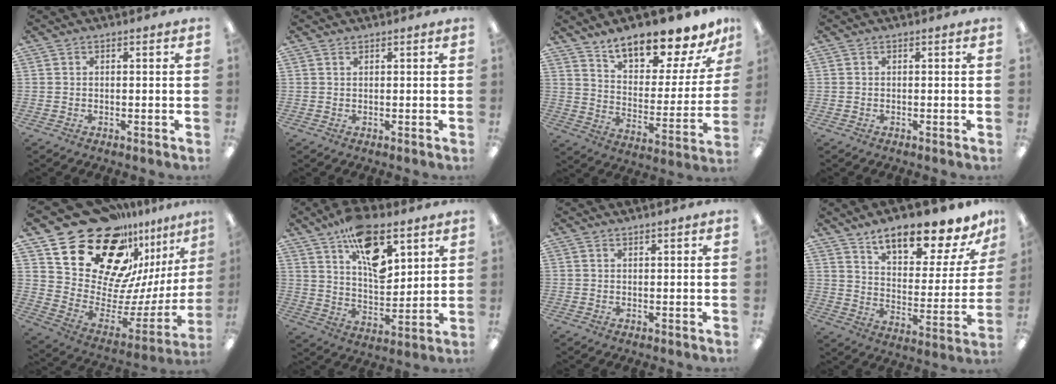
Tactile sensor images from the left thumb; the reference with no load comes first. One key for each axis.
{"total": 0.5, "fx": 0.5, "fy": 0.1, "fz": 0.2, "tx": -0.005, "ty": 0.001, "tz": 0.009}
{"total": 16.6, "fx": 14.4, "fy": 4.5, "fz": 6.8, "tx": -0.113, "ty": -0.103, "tz": 0.250}
{"total": 0.0}
{"total": 26.9, "fx": 18.3, "fy": 15.7, "fz": 12.0, "tx": -0.192, "ty": -0.144, "tz": 0.354}
{"total": 15.8, "fx": 9.0, "fy": 7.7, "fz": 10.5, "tx": -0.154, "ty": -0.038, "tz": 0.155}
{"total": 0.7, "fx": 0.7, "fy": 0.0, "fz": 0.3, "tx": -0.005, "ty": 0.000, "tz": 0.012}
{"total": 16.0, "fx": 13.2, "fy": 4.8, "fz": 7.8, "tx": -0.117, "ty": -0.089, "tz": 0.222}